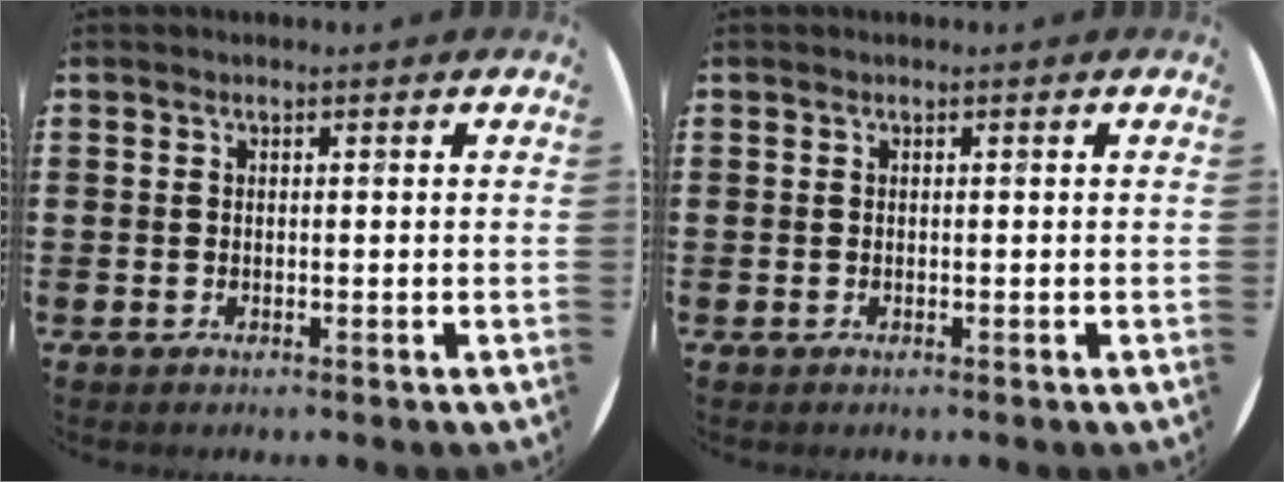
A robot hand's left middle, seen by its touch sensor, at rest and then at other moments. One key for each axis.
{"total": 0.0}